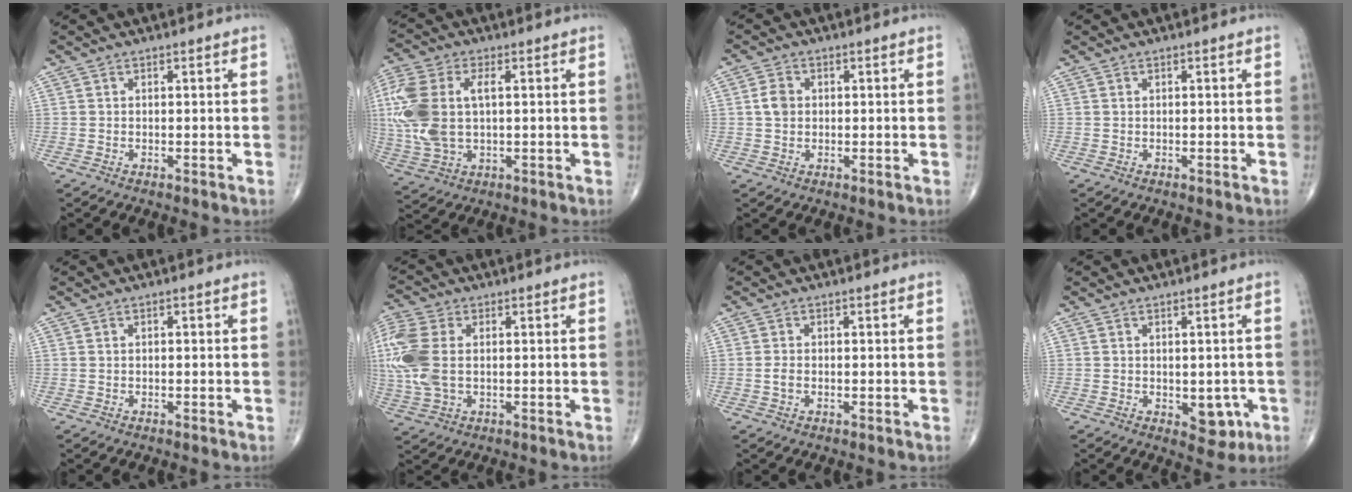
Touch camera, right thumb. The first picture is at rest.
{"total": 15.9, "force": [1.6, 9.0, 13.1], "torque": [-0.328, 0.009, 0.035]}
{"total": 3.2, "force": [0.2, 2.5, 1.9], "torque": [-0.031, 0.004, 0.001]}
{"total": 0.0}
{"total": 0.0}
{"total": 12.3, "force": [0.8, 7.6, 9.7], "torque": [-0.263, 0.011, 0.019]}
{"total": 1.4, "force": [-0.3, 0.8, 1.1], "torque": [-0.026, 0.001, -0.005]}
{"total": 5.0, "force": [-1.3, 3.1, 3.7], "torque": [-0.014, -0.003, -0.008]}